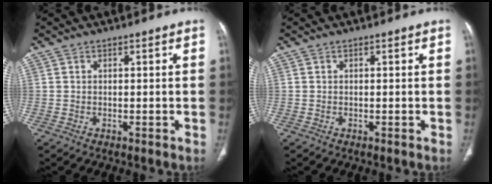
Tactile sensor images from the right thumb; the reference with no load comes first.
{"total": 0.0}